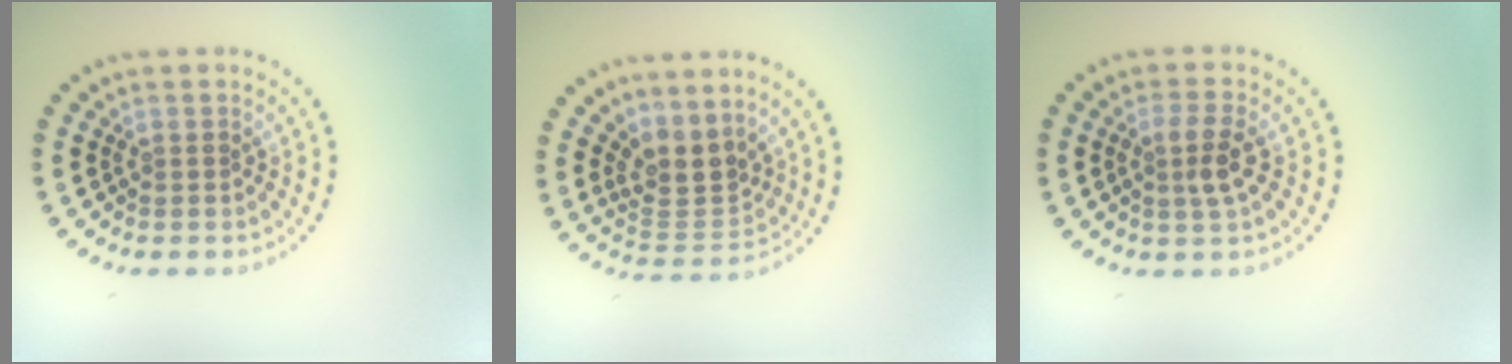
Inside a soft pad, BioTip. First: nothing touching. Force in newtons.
{"total": 3.2, "press": 2.4, "slide": 2.1}
{"total": 2.5, "press": 2.3, "slide": 0.9}